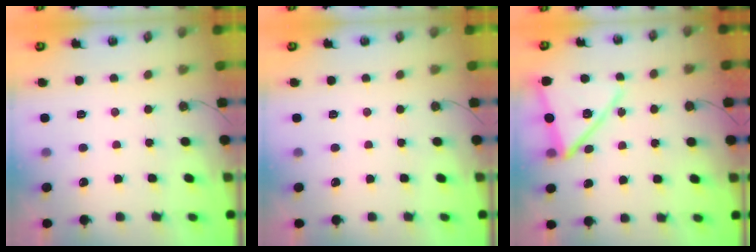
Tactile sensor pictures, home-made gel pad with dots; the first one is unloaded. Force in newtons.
{"total": 0.0}
{"total": 14.5, "press": 14.5, "slide": 1.2}